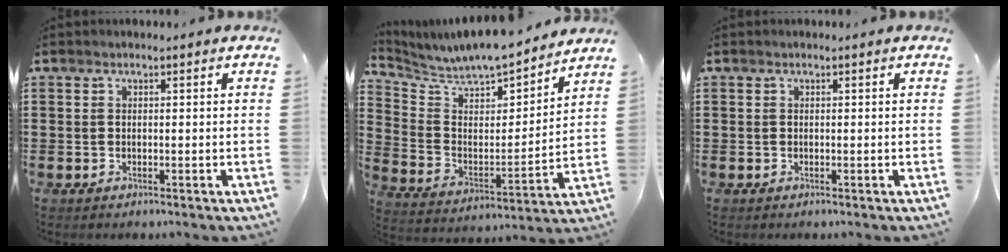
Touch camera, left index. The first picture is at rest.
{"total": 6.7, "force": [6.6, 1.0, 0.8], "torque": [-0.057, -0.063, 0.110]}
{"total": 0.0}